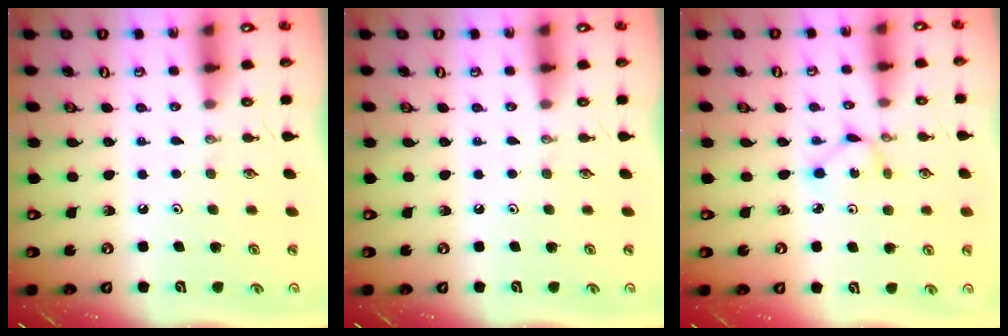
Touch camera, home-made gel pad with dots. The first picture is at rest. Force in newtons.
{"total": 0.0}
{"total": 1.9, "press": 1.9, "slide": 0.1}